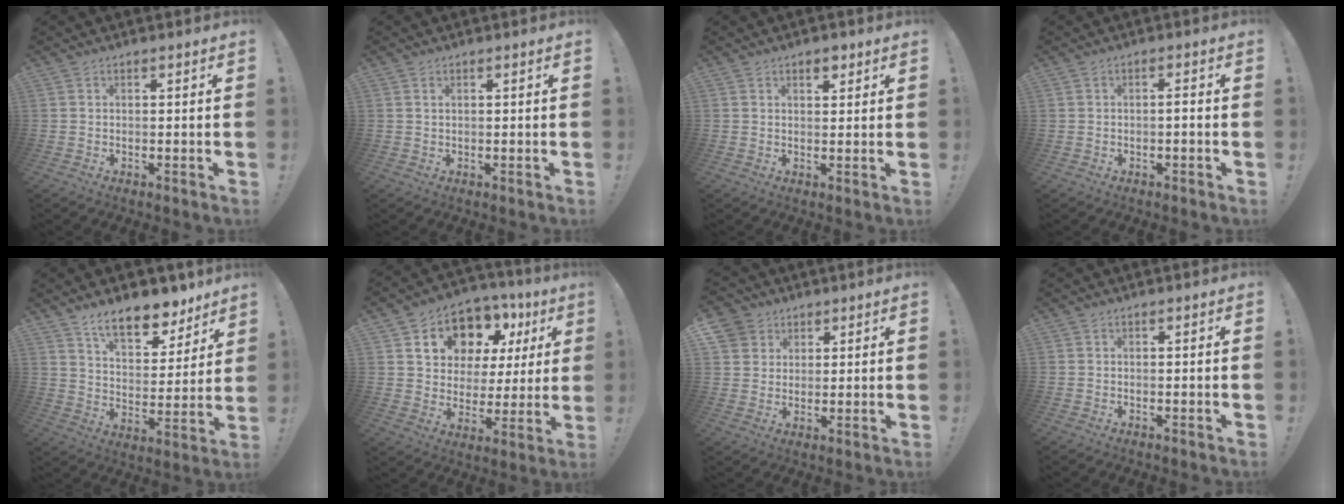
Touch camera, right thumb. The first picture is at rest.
{"total": 0.8, "force": [0.6, 0.4, 0.4], "torque": [0.001, -0.003, 0.010]}
{"total": 3.1, "force": [2.0, 1.7, 1.6], "torque": [-0.006, -0.010, 0.031]}
{"total": 1.3, "force": [-0.6, 0.4, 1.1], "torque": [-0.020, 0.004, -0.012]}
{"total": 13.2, "force": [10.2, 5.5, 6.3], "torque": [-0.094, -0.075, 0.183]}
{"total": 12.4, "force": [8.0, 8.5, 4.3], "torque": [-0.066, -0.066, 0.159]}
{"total": 6.4, "force": [3.7, 5.2, 1.1], "torque": [-0.010, -0.027, 0.072]}
{"total": 0.0}